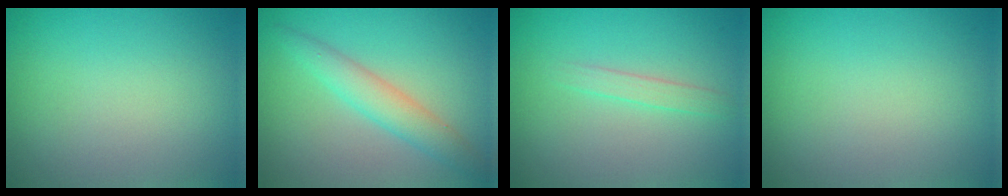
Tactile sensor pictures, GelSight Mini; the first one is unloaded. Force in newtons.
{"total": 3.4, "press": 3.4, "slide": 0.1}
{"total": 1.3, "press": 1.3, "slide": 0.0}
{"total": 0.0}